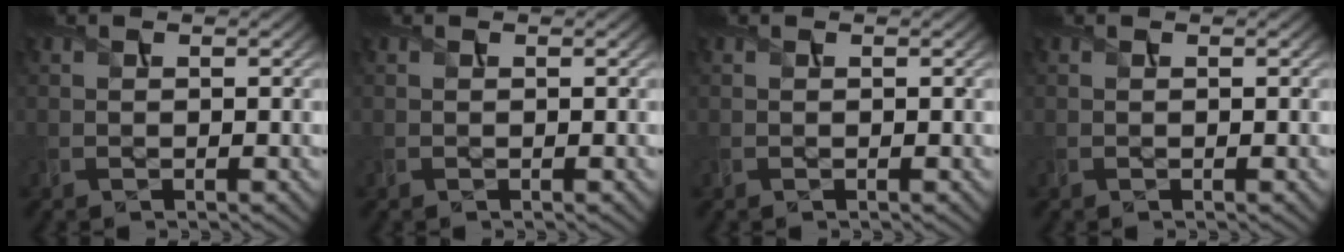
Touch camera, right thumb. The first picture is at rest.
{"total": 0.0}
{"total": 0.0}
{"total": 0.0}